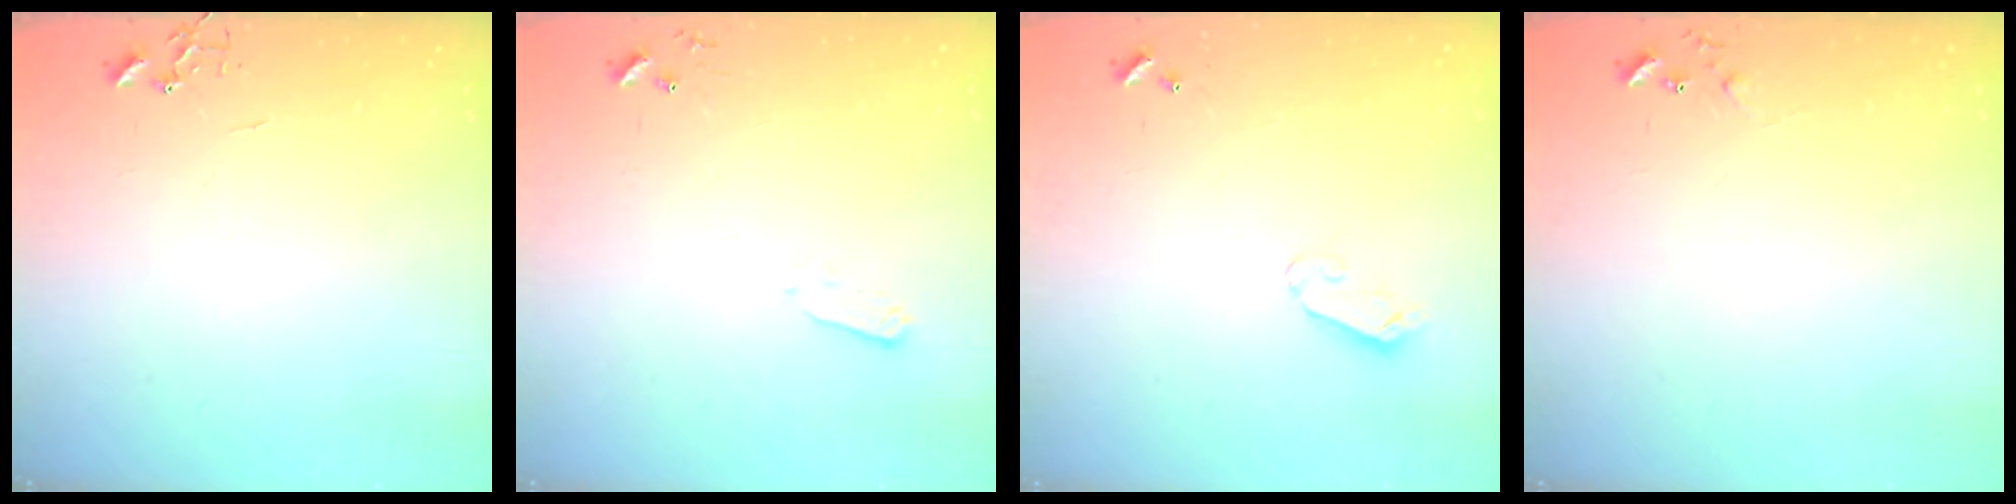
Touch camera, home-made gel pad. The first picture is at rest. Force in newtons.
{"total": 2.4, "press": 2.4, "slide": 0.4}
{"total": 4.0, "press": 4.0, "slide": 0.4}
{"total": 5.1, "press": 5.0, "slide": 0.8}